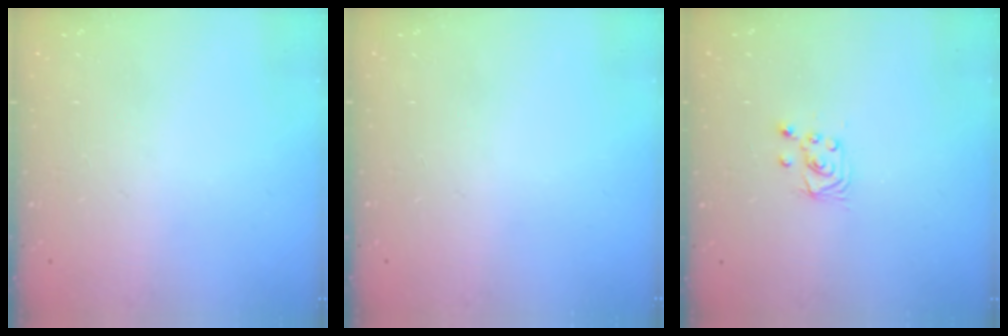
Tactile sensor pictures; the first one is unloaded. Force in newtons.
{"total": 0.0}
{"total": 3.0, "press": 3.0, "slide": 0.3}